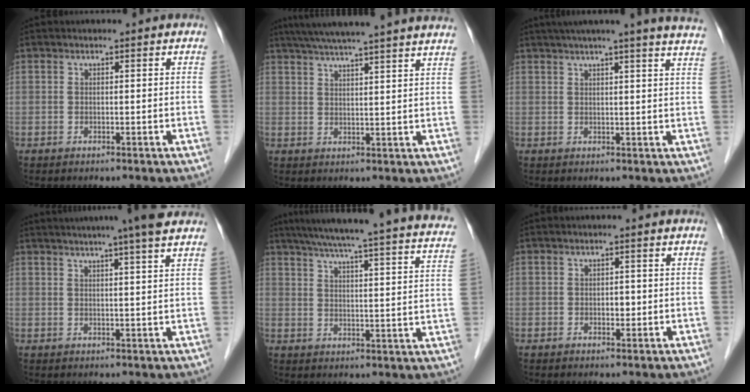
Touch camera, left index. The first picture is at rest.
{"total": 19.3, "force": [16.8, -0.6, 9.5], "torque": [-0.158, 0.018, 0.220]}
{"total": 16.8, "force": [14.5, -1.1, 8.5], "torque": [-0.131, -0.003, 0.171]}
{"total": 10.3, "force": [8.4, -0.7, 5.8], "torque": [-0.089, 0.017, 0.097]}
{"total": 28.9, "force": [25.3, 1.1, 14.0], "torque": [-0.211, -0.034, 0.304]}
{"total": 1.3, "force": [-0.2, 0.9, 1.0], "torque": [-0.015, 0.001, 0.000]}